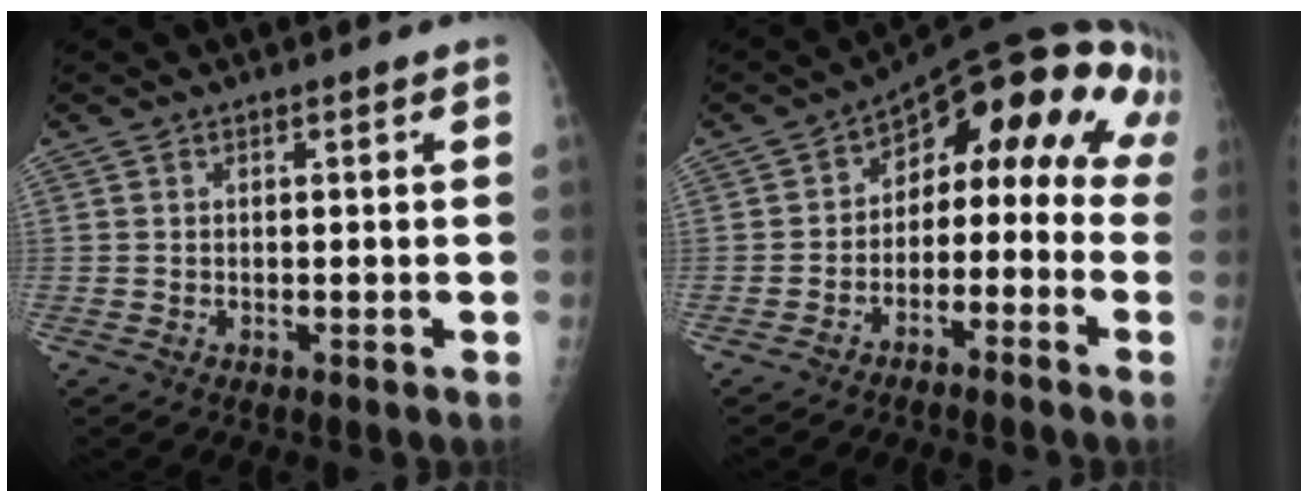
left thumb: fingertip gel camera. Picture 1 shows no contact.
{"total": 14.9, "force": [-0.7, 10.1, 10.9], "torque": [-0.100, 0.085, -0.015]}